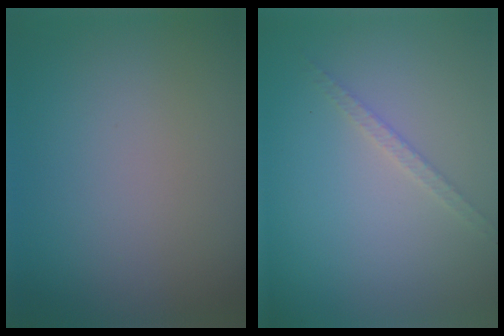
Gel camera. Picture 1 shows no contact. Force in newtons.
{"total": 1.3, "press": 1.3, "slide": 0.2}